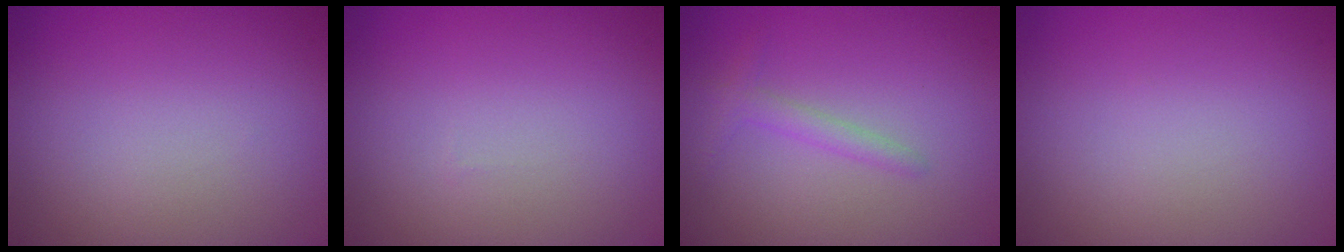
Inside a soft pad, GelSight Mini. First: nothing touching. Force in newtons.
{"total": 0.0}
{"total": 1.4, "press": 1.4, "slide": 0.1}
{"total": 0.0}